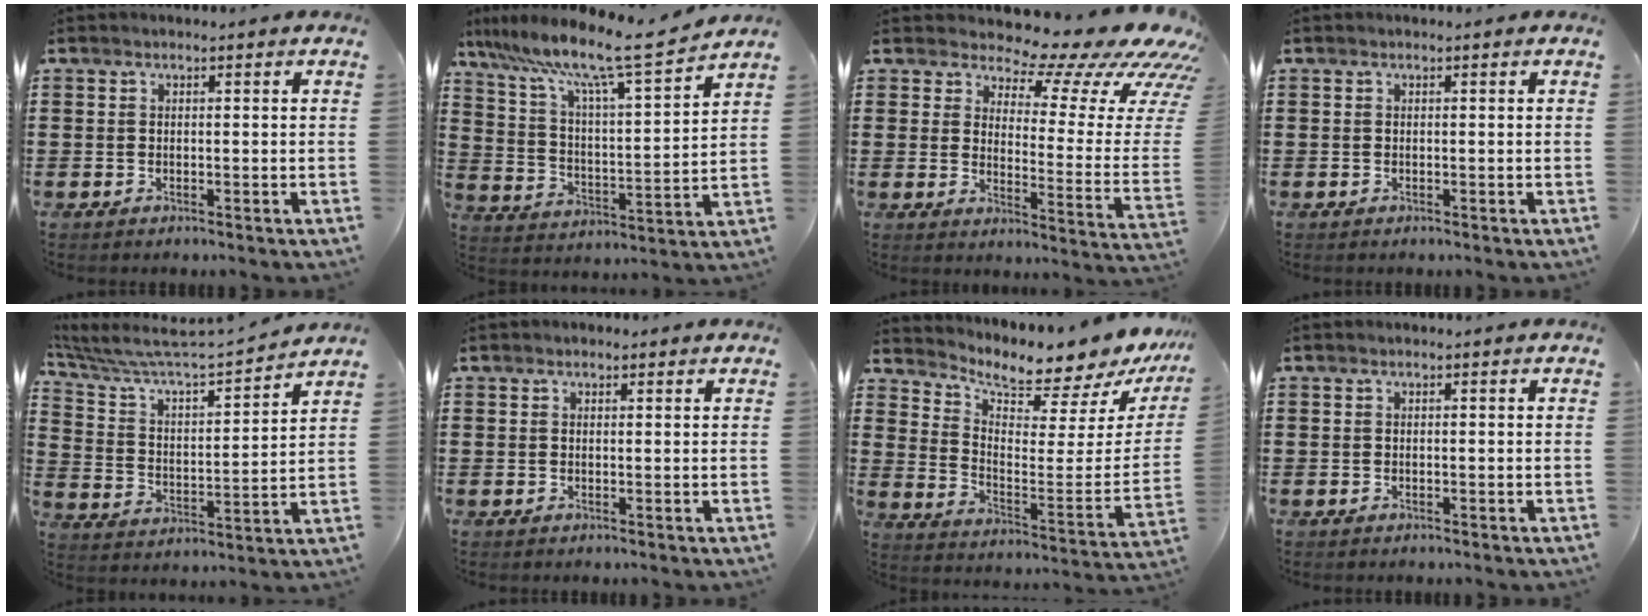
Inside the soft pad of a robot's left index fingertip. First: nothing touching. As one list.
[{"total": 10.4, "force": [8.6, 0.0, 5.7], "torque": [-0.143, -0.060, 0.139]}, {"total": 10.7, "force": [8.7, 3.1, 5.4], "torque": [-0.084, -0.083, 0.139]}, {"total": 0.0}, {"total": 5.9, "force": [5.5, 0.4, 2.0], "torque": [-0.067, -0.047, 0.088]}, {"total": 0.7, "force": [0.3, 0.5, 0.3], "torque": [-0.006, 0.005, 0.006]}, {"total": 6.0, "force": [5.6, 1.1, 1.9], "torque": [-0.047, -0.066, 0.087]}, {"total": 0.0}]